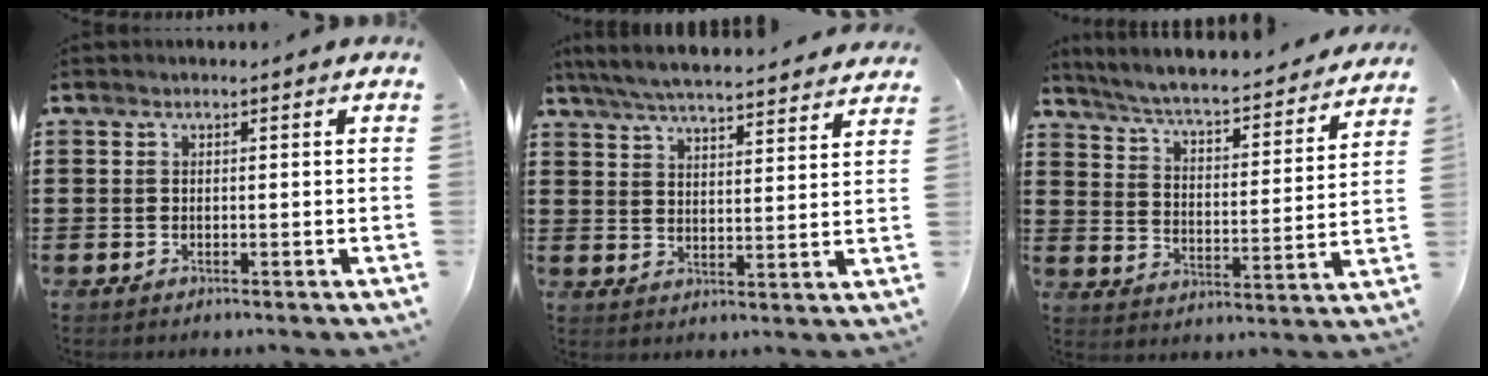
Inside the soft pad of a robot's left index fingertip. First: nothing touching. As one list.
[{"total": 6.0, "force": [5.8, -0.2, 1.7], "torque": [-0.055, -0.034, 0.100]}, {"total": 4.7, "force": [4.4, -0.3, 1.6], "torque": [-0.054, -0.041, 0.065]}]